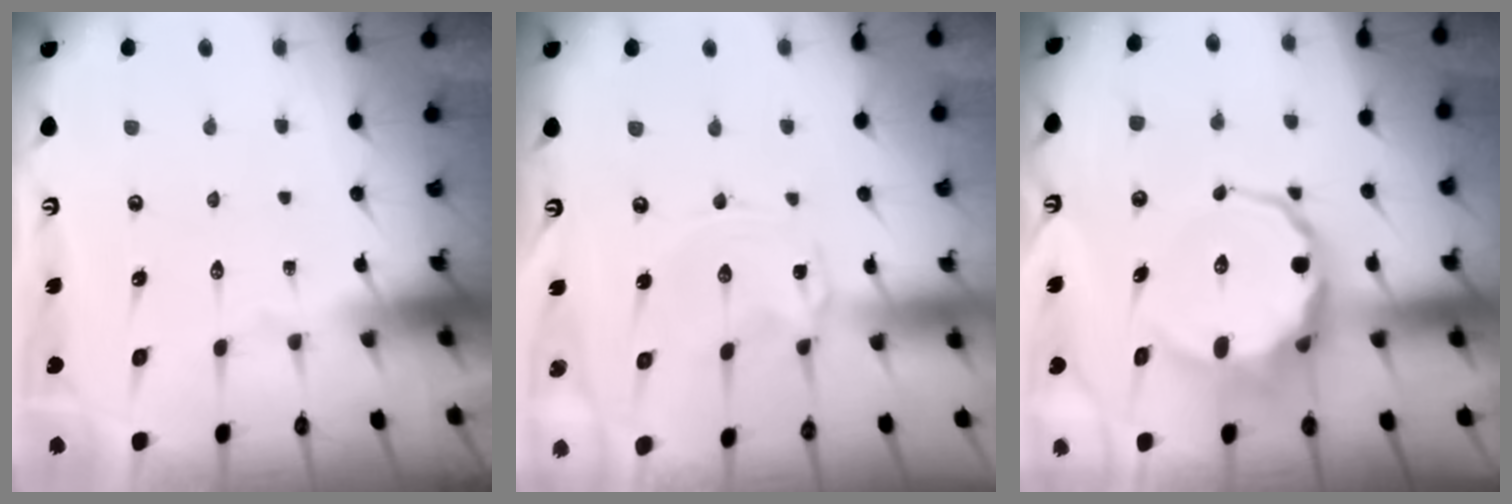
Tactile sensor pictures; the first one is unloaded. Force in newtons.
{"total": 1.1, "press": 1.1, "slide": 0.2}
{"total": 9.9, "press": 9.6, "slide": 2.7}